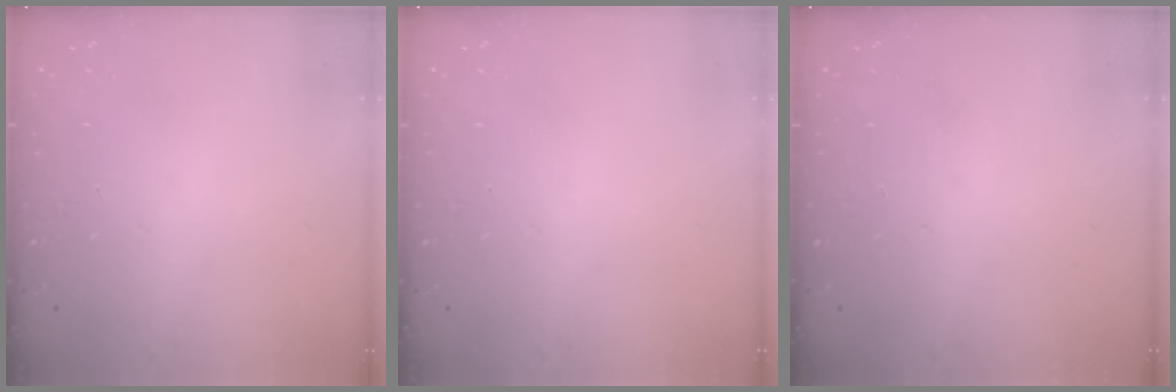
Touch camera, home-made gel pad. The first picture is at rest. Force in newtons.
{"total": 0.0}
{"total": 0.0}